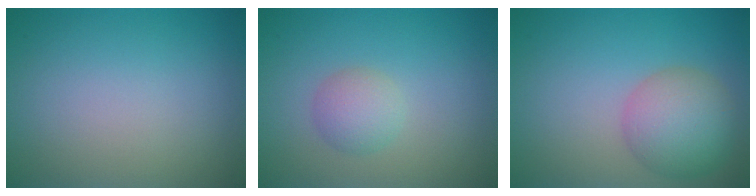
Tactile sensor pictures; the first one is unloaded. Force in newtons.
{"total": 2.2, "press": 2.2, "slide": 0.2}
{"total": 5.2, "press": 5.2, "slide": 0.4}